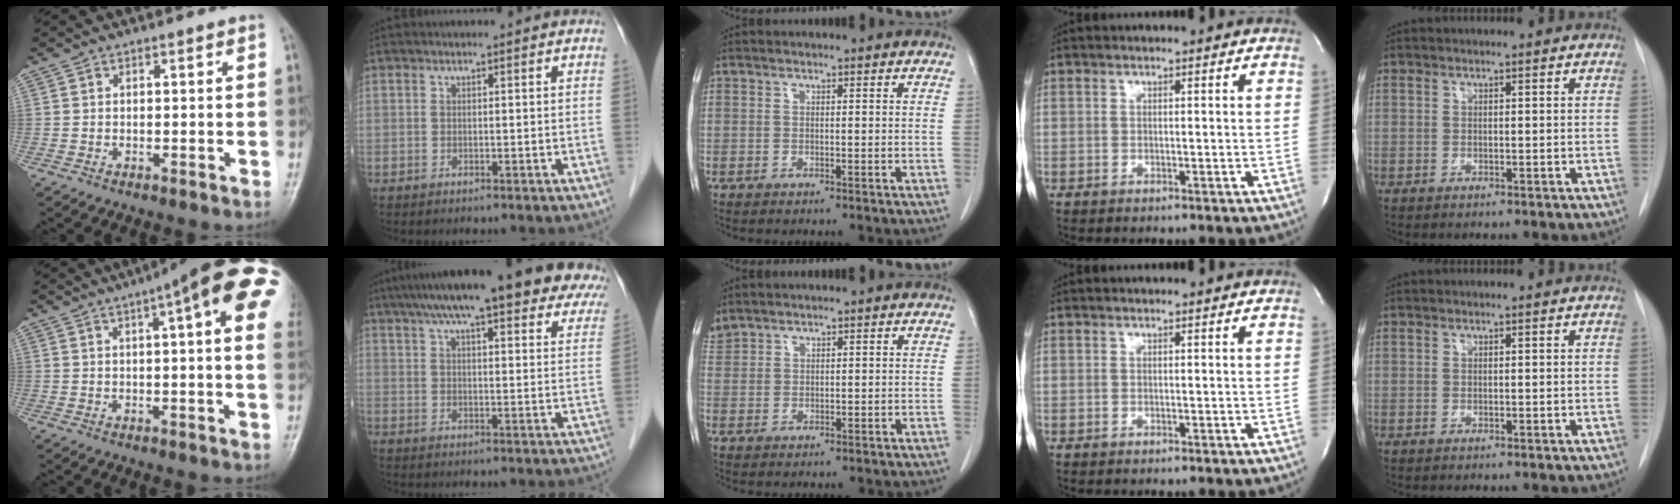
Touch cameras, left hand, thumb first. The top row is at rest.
{"thumb": {"total": 19.5, "force": [7.2, 4.2, 17.6], "torque": [-0.225, 0.020, 0.088]}, "index": {"total": 24.5, "force": [19.6, 4.2, 14.0], "torque": [-0.204, 0.033, 0.241]}, "middle": {"total": 2.3, "force": [2.3, 0.4, 0.2], "torque": [-0.013, 0.020, 0.051]}}